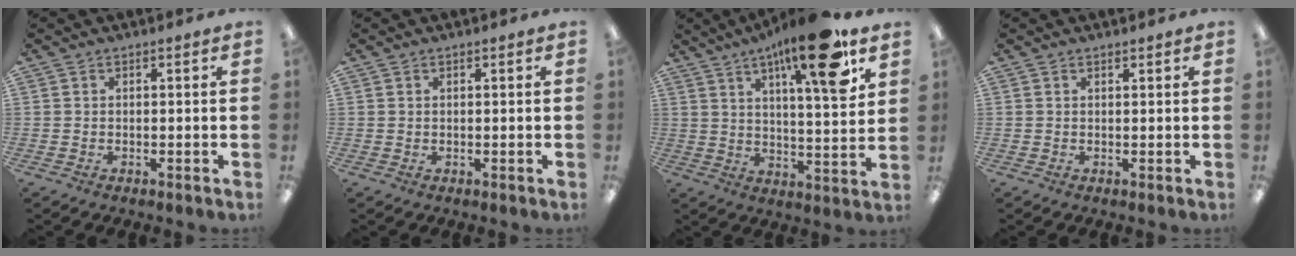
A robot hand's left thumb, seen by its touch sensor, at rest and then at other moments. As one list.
[{"total": 0.5, "force": [0.4, 0.2, 0.2], "torque": [-0.003, 0.002, 0.008]}, {"total": 17.1, "force": [10.3, 3.8, 13.0], "torque": [-0.190, -0.054, 0.153]}, {"total": 0.7, "force": [0.7, 0.1, 0.1], "torque": [-0.003, 0.000, 0.014]}]